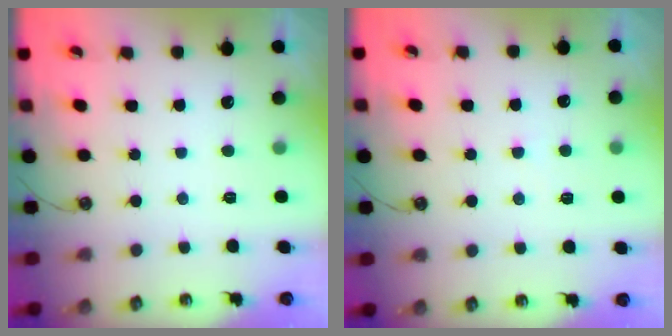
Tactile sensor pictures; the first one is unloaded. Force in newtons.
{"total": 4.3, "press": 4.3, "slide": 0.5}